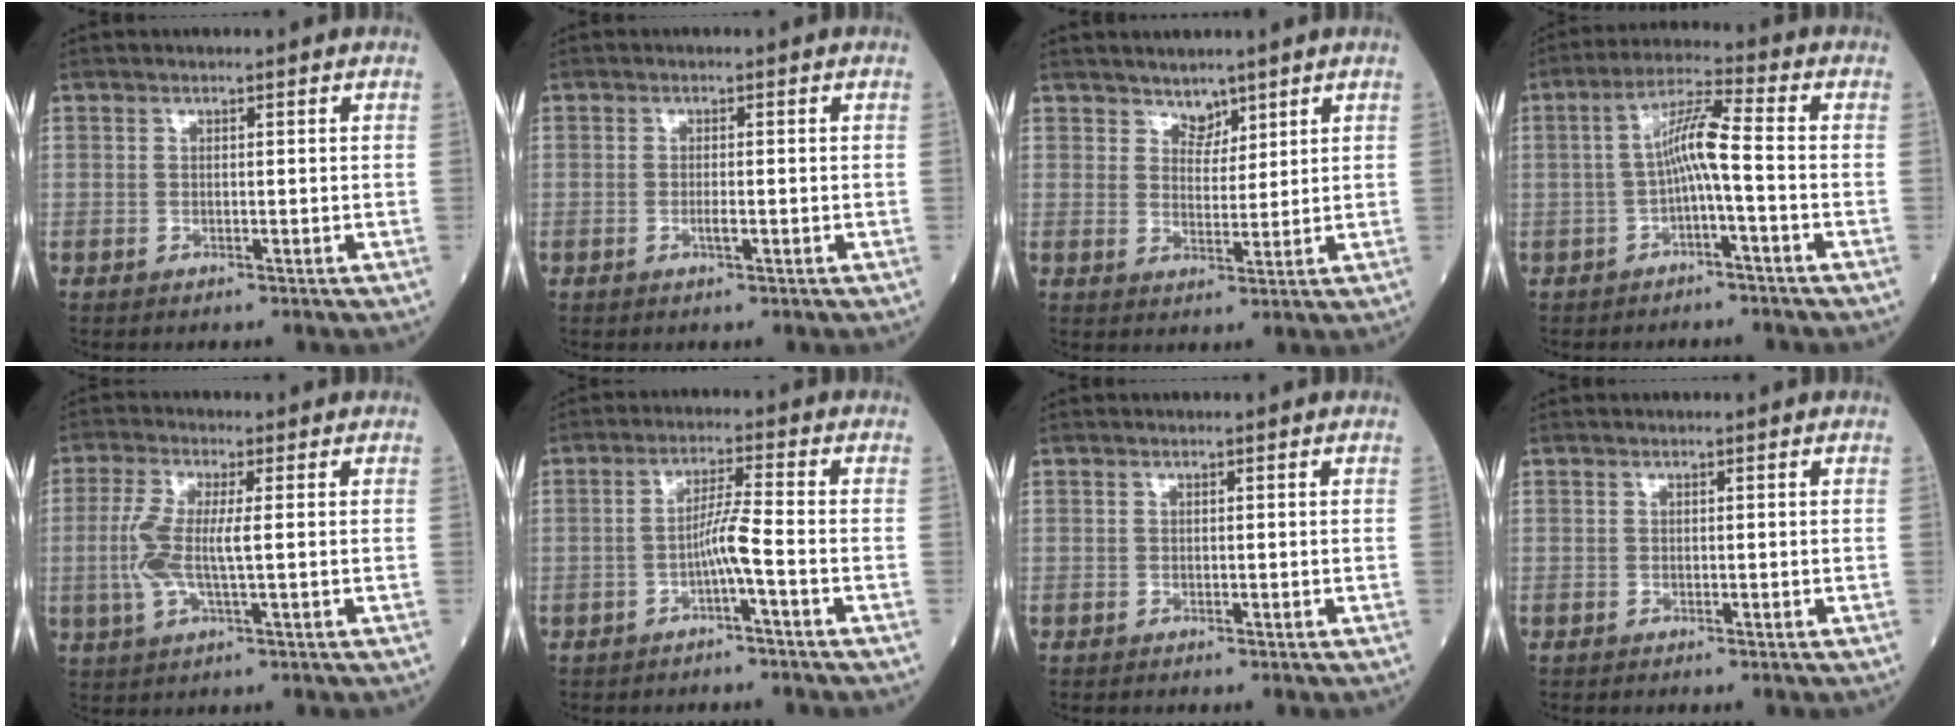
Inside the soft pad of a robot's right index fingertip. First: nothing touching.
{"total": 1.3, "force": [-0.4, 0.1, 1.2], "torque": [-0.026, -0.001, -0.008]}
{"total": 3.1, "force": [2.6, 1.6, 0.6], "torque": [-0.006, 0.001, 0.045]}
{"total": 6.2, "force": [-1.1, 0.1, 6.1], "torque": [-0.114, 0.024, -0.019]}
{"total": 6.4, "force": [-0.1, 1.0, 6.3], "torque": [-0.152, 0.001, -0.007]}
{"total": 4.0, "force": [-1.7, -0.7, 3.6], "torque": [-0.066, 0.007, -0.032]}
{"total": 0.0}
{"total": 0.0}